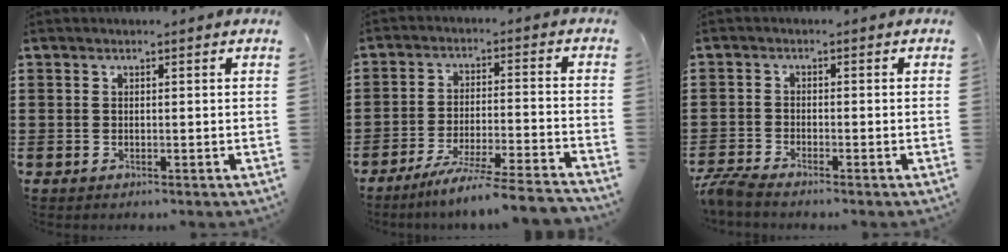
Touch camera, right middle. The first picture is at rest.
{"total": 7.3, "force": [-6.5, -0.8, 3.2], "torque": [-0.056, -0.013, -0.124]}
{"total": 2.6, "force": [-2.4, 0.0, 0.9], "torque": [-0.031, -0.005, -0.053]}